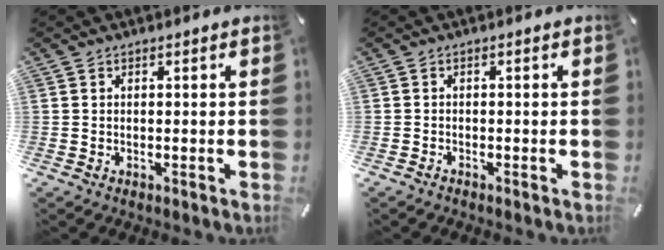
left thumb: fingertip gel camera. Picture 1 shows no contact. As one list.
[{"total": 0.8, "force": [-0.8, 0.2, 0.1], "torque": [-0.004, 0.001, -0.017]}]